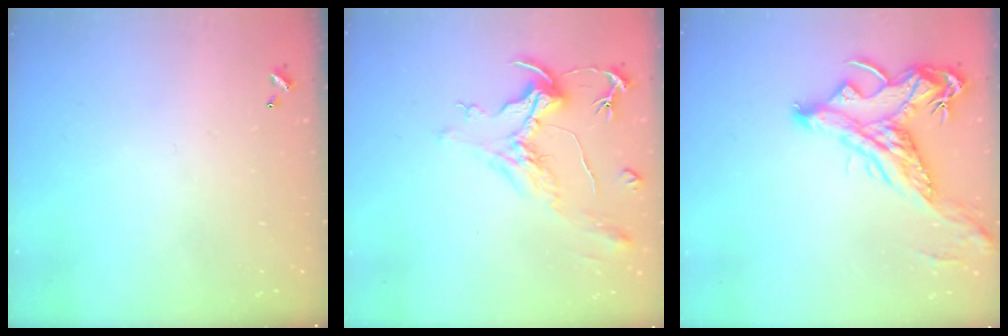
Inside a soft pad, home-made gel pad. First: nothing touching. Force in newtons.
{"total": 2.2, "press": 1.7, "slide": 1.3}
{"total": 4.4, "press": 4.0, "slide": 1.7}